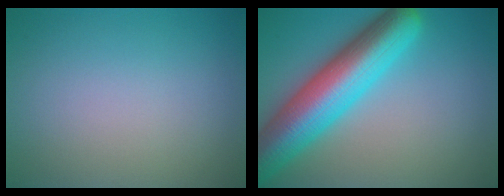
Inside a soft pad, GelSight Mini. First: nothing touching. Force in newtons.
{"total": 10.2, "press": 10.2, "slide": 0.4}